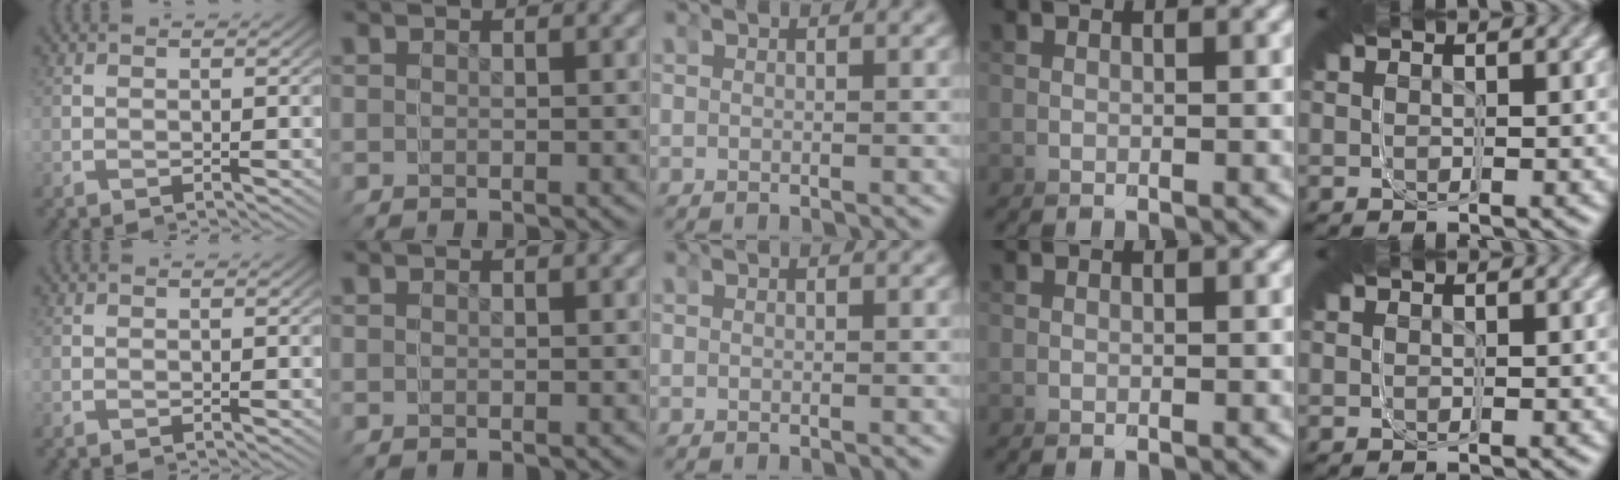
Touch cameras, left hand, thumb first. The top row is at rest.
{}